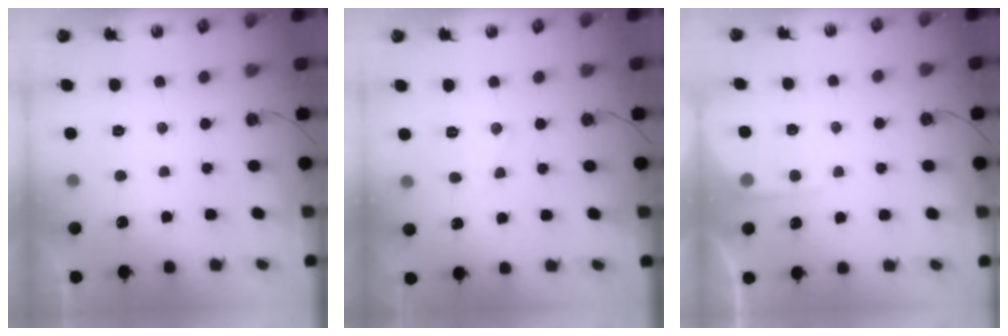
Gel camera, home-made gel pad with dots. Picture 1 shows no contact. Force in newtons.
{"total": 7.0, "press": 7.0, "slide": 0.4}
{"total": 5.2, "press": 5.2, "slide": 0.6}